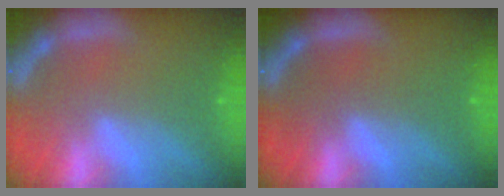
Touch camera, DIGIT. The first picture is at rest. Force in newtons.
{"total": 0.0}